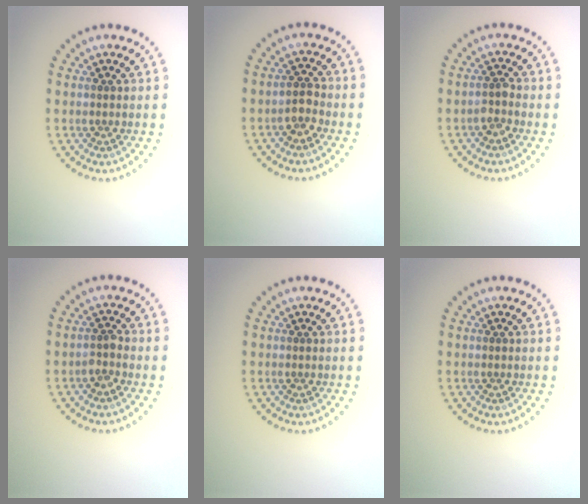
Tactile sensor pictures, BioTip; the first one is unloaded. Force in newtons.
{"total": 1.5, "press": 1.4, "slide": 0.6}
{"total": 1.3, "press": 1.2, "slide": 0.6}
{"total": 1.3, "press": 1.2, "slide": 0.6}
{"total": 0.0}
{"total": 0.0}